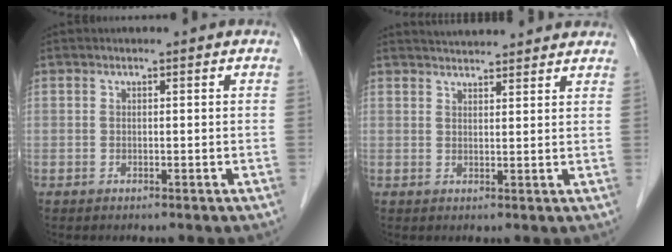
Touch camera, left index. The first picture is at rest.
{"total": 8.6, "force": [8.2, 1.1, 2.5], "torque": [-0.036, 0.027, 0.100]}